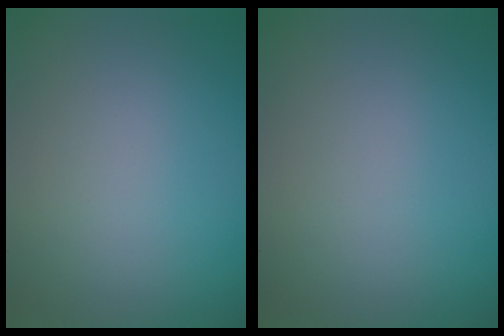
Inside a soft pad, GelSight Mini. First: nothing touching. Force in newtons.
{"total": 0.0}